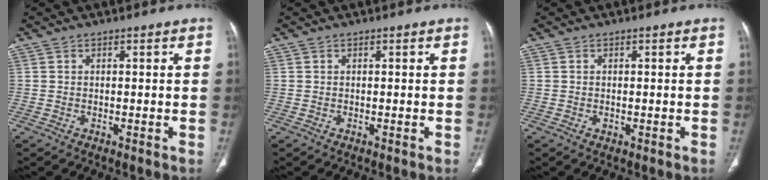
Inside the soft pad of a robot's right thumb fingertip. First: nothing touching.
{"total": 0.0}
{"total": 0.6, "force": [-0.1, 0.4, 0.4], "torque": [-0.007, -0.001, -0.001]}